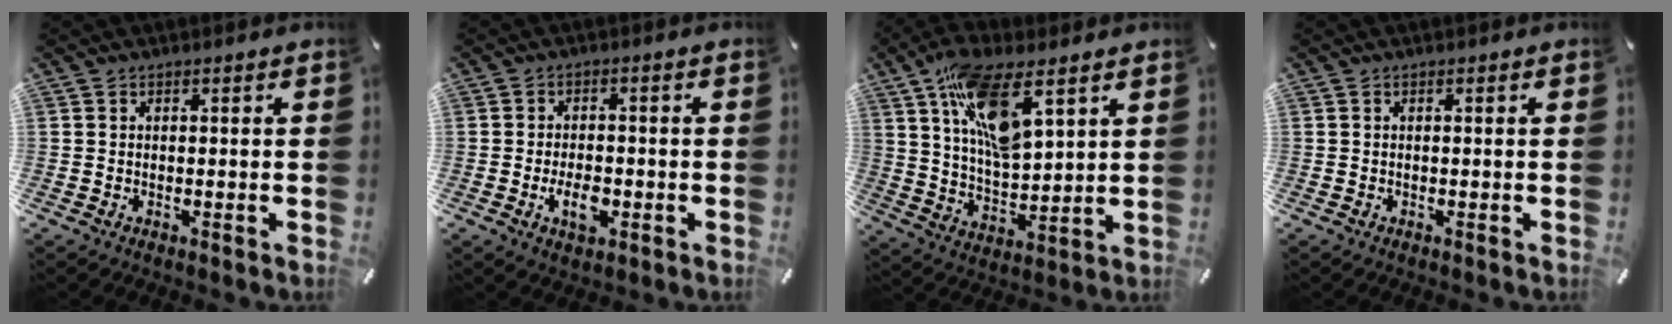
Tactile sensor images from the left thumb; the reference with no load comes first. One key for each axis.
{"total": 5.6, "fx": -1.8, "fy": 3.3, "fz": 4.1, "tx": -0.085, "ty": 0.003, "tz": -0.033}
{"total": 15.1, "fx": 8.6, "fy": 6.0, "fz": 10.8, "tx": -0.209, "ty": -0.026, "tz": 0.151}
{"total": 0.0}